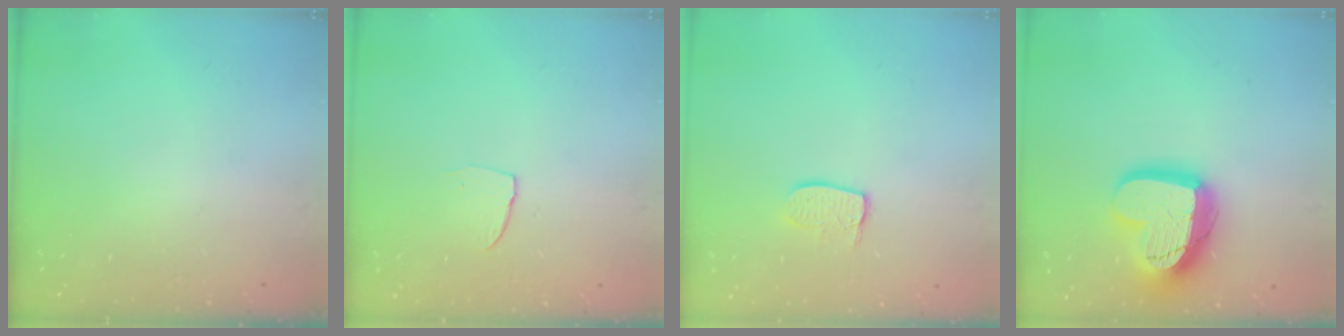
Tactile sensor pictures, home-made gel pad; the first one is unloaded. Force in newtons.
{"total": 3.8, "press": 3.8, "slide": 0.3}
{"total": 7.6, "press": 7.6, "slide": 0.2}
{"total": 19.5, "press": 19.4, "slide": 1.4}